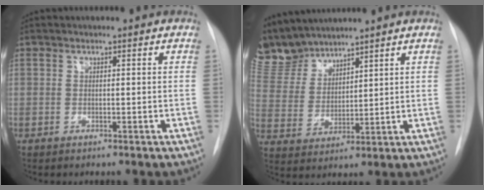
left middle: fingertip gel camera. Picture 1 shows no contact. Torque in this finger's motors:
{"motor_torque": [1.07, -1.07, 0.15, -0.06]}